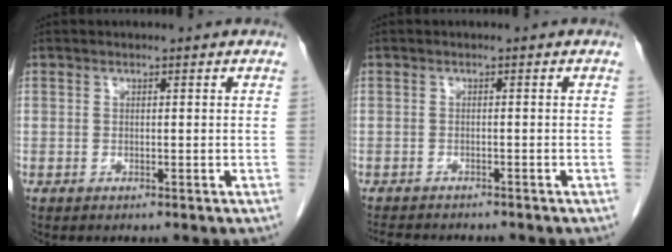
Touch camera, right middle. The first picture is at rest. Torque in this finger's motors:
{"motor_torque": [0.20, -0.14, -0.05, 0.01]}